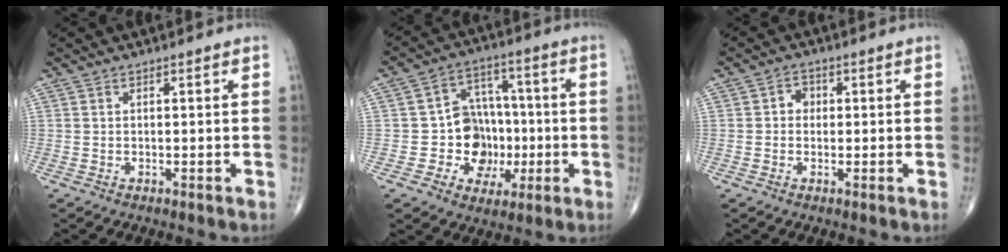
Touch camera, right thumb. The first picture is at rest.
{"total": 11.5, "force": [-1.7, 9.8, 5.7], "torque": [-0.027, 0.031, -0.025]}
{"total": 2.6, "force": [0.2, 2.3, 1.3], "torque": [-0.002, 0.007, -0.004]}